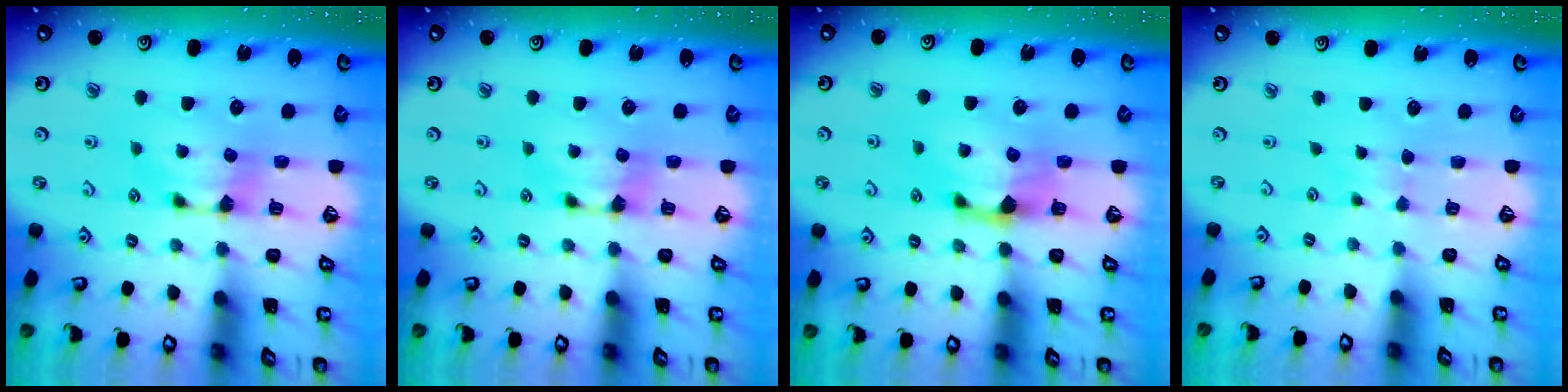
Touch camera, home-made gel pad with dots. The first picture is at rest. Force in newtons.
{"total": 0.0}
{"total": 1.9, "press": 1.3, "slide": 1.4}
{"total": 2.6, "press": 2.6, "slide": 0.4}